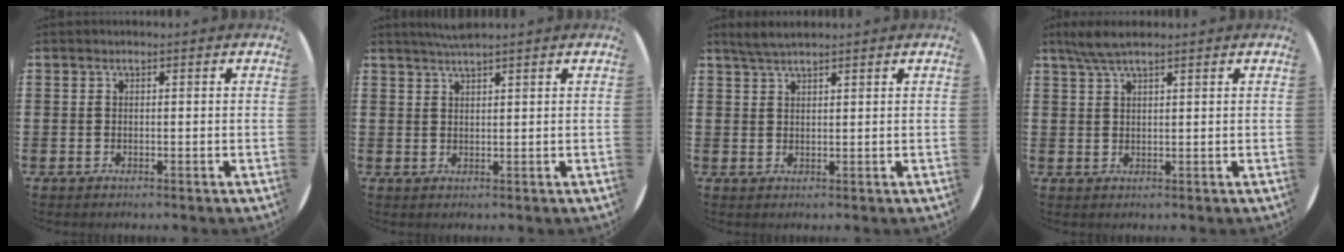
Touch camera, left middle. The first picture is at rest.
{"total": 2.1, "force": [1.9, -0.2, 0.8], "torque": [-0.019, 0.000, 0.036]}
{"total": 2.4, "force": [2.1, 0.2, 1.1], "torque": [-0.025, 0.004, 0.039]}
{"total": 3.4, "force": [2.5, 0.5, 2.3], "torque": [-0.049, 0.007, 0.045]}